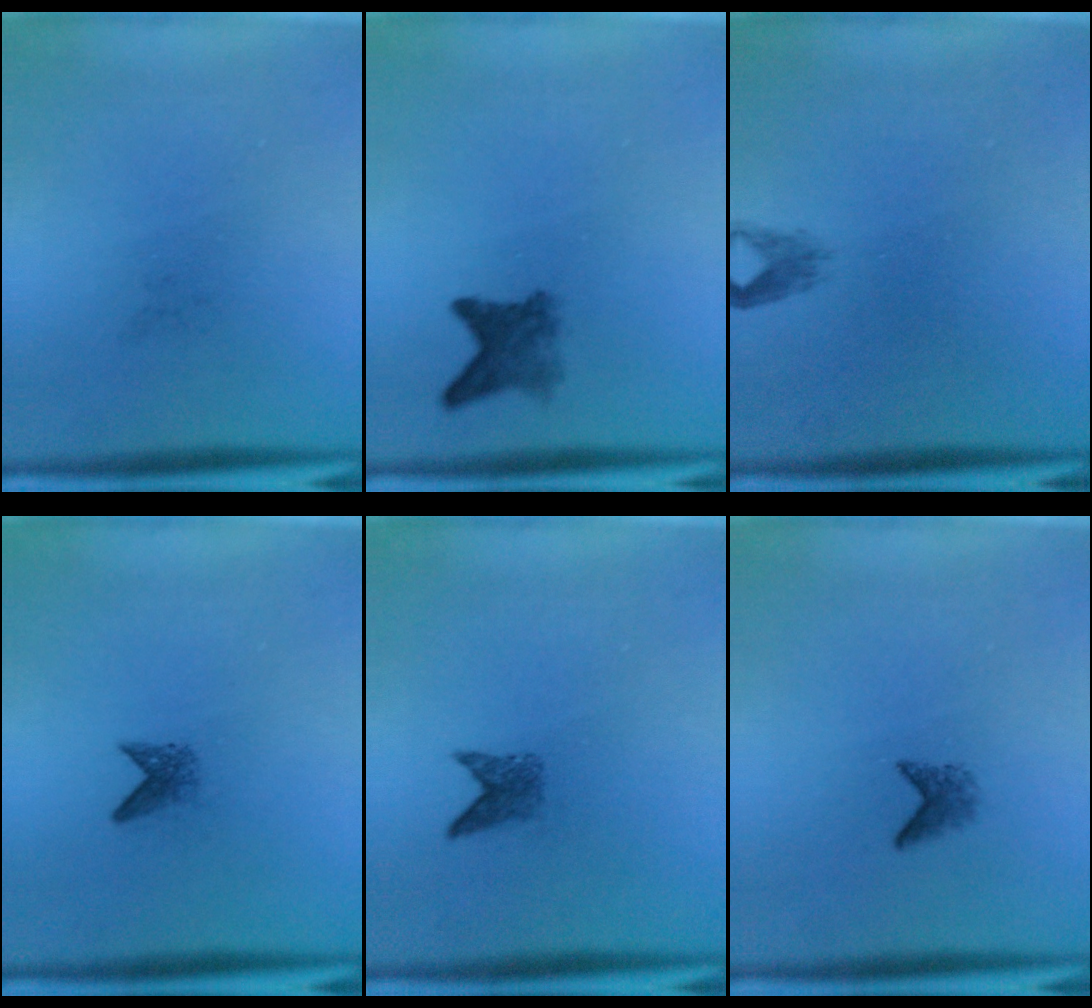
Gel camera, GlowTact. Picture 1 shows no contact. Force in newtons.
{"total": 3.2}
{"total": 1.4}
{"total": 1.6}
{"total": 1.9}
{"total": 1.4}